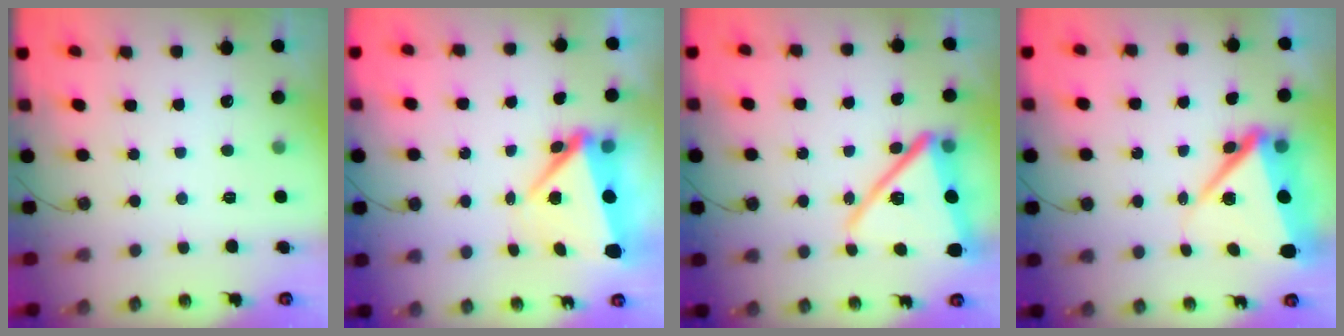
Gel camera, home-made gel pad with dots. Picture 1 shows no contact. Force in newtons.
{"total": 6.6, "press": 6.6, "slide": 0.5}
{"total": 18.1, "press": 18.0, "slide": 1.5}
{"total": 10.4, "press": 10.2, "slide": 1.7}